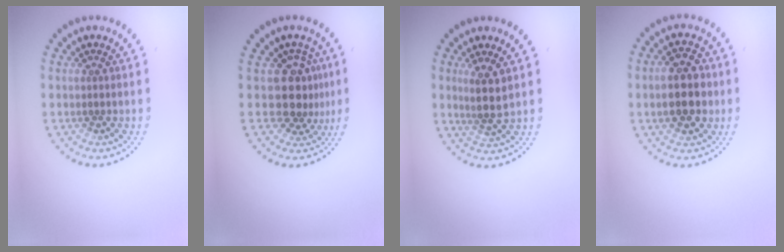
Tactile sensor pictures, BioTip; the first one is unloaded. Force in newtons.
{"total": 3.6, "press": 2.7, "slide": 2.3}
{"total": 2.5, "press": 2.0, "slide": 1.5}
{"total": 5.7, "press": 5.7, "slide": 0.4}